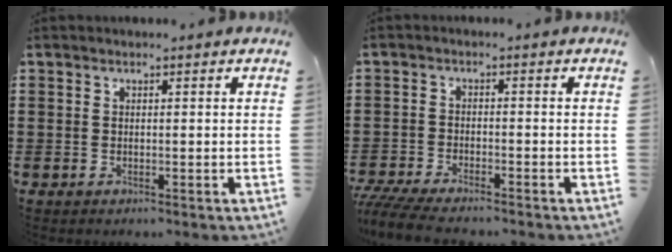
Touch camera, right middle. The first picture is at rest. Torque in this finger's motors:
{"motor_torque": [1.04, -0.20, 0.43, 0.21]}